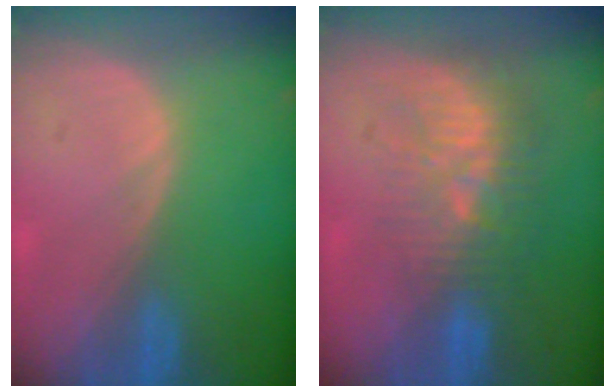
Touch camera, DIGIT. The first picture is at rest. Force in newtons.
{"total": 9.6, "press": 8.6, "slide": 4.2}